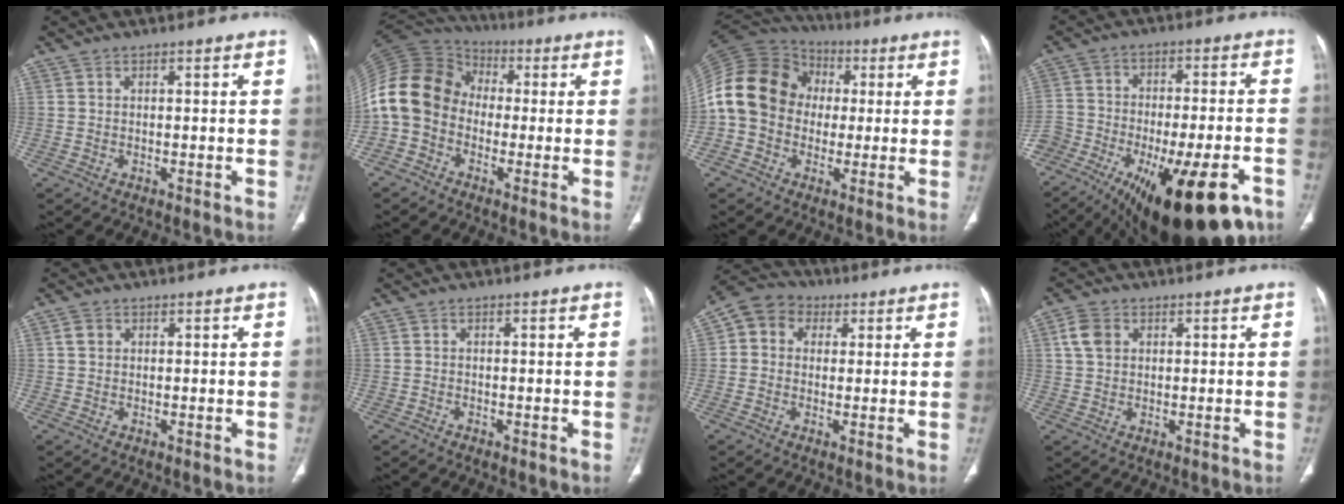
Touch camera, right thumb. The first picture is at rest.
{"total": 15.0, "force": [-1.9, 12.1, 8.5], "torque": [-0.169, 0.050, -0.053]}
{"total": 16.9, "force": [0.5, 14.2, 9.2], "torque": [-0.173, 0.041, 0.003]}
{"total": 29.9, "force": [-16.5, 11.9, 21.9], "torque": [-0.372, 0.025, -0.255]}
{"total": 1.5, "force": [0.4, 1.3, 0.7], "torque": [-0.010, 0.003, 0.008]}
{"total": 0.0}
{"total": 7.2, "force": [1.7, 6.3, 3.2], "torque": [-0.038, 0.018, 0.017]}
{"total": 4.2, "force": [1.2, 3.2, 2.4], "torque": [-0.046, 0.005, 0.023]}